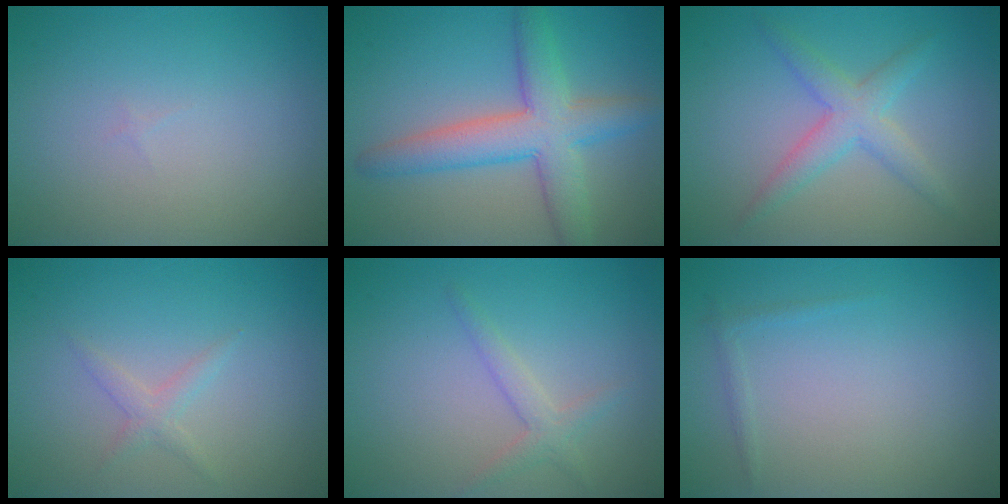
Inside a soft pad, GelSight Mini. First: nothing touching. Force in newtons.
{"total": 6.3, "press": 6.2, "slide": 0.4}
{"total": 2.3, "press": 2.3, "slide": 0.1}
{"total": 1.3, "press": 1.3, "slide": 0.1}
{"total": 1.8, "press": 1.8, "slide": 0.1}
{"total": 0.7, "press": 0.7, "slide": 0.0}